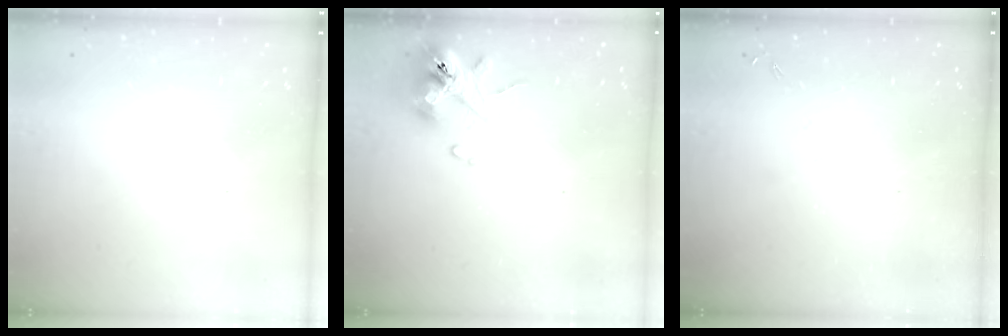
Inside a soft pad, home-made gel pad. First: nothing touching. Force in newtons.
{"total": 10.2, "press": 10.1, "slide": 1.5}
{"total": 0.0}